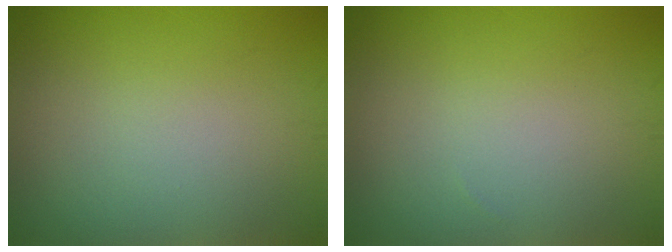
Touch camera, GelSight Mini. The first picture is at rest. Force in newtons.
{"total": 0.0}